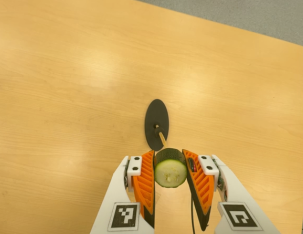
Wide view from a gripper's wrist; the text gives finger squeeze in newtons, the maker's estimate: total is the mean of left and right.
{"total": 10.9, "left": 10.1, "right": 11.7}